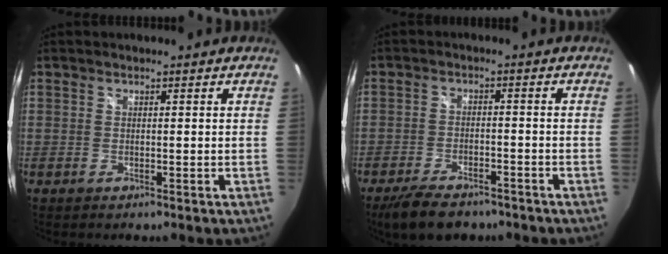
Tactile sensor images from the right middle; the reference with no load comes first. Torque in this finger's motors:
{"motor_torque": [0.69, -0.69, 0.10, 0.06]}